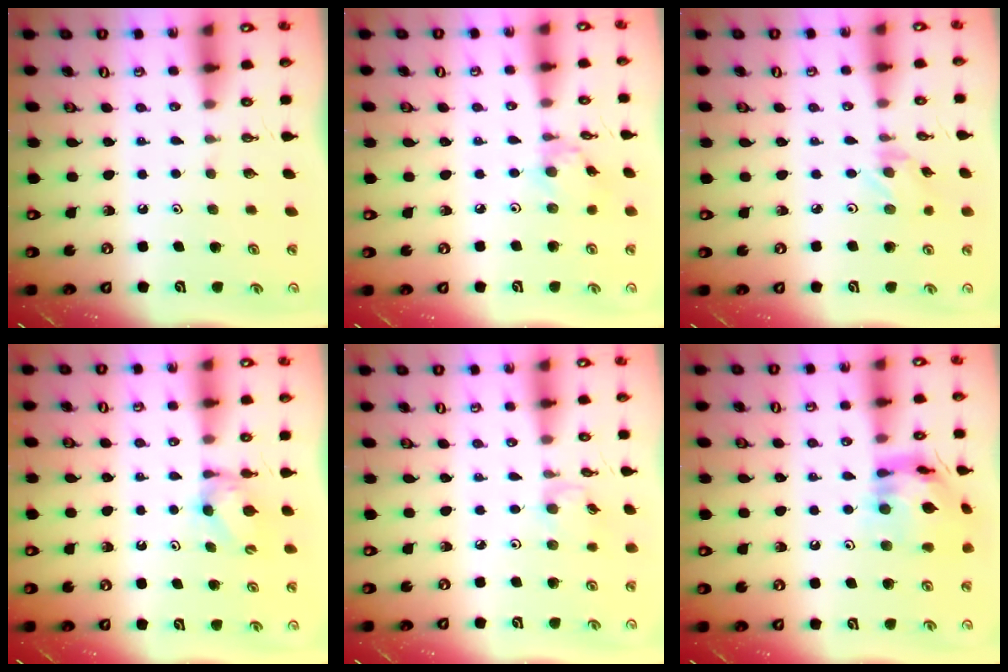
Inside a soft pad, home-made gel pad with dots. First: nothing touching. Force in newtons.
{"total": 2.4, "press": 2.4, "slide": 0.2}
{"total": 0.8, "press": 0.8, "slide": 0.1}
{"total": 5.2, "press": 5.1, "slide": 0.5}
{"total": 3.3, "press": 3.2, "slide": 0.4}
{"total": 15.4, "press": 15.3, "slide": 1.8}